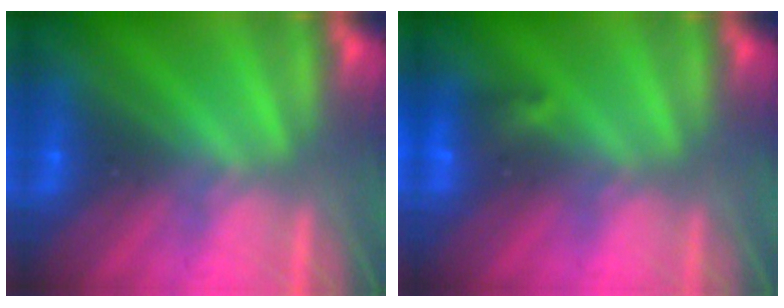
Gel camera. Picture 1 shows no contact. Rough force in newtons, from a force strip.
{"total": 2.8}